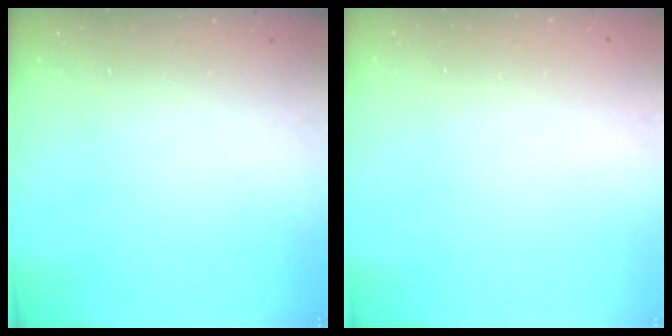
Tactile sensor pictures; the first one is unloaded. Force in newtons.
{"total": 0.0}